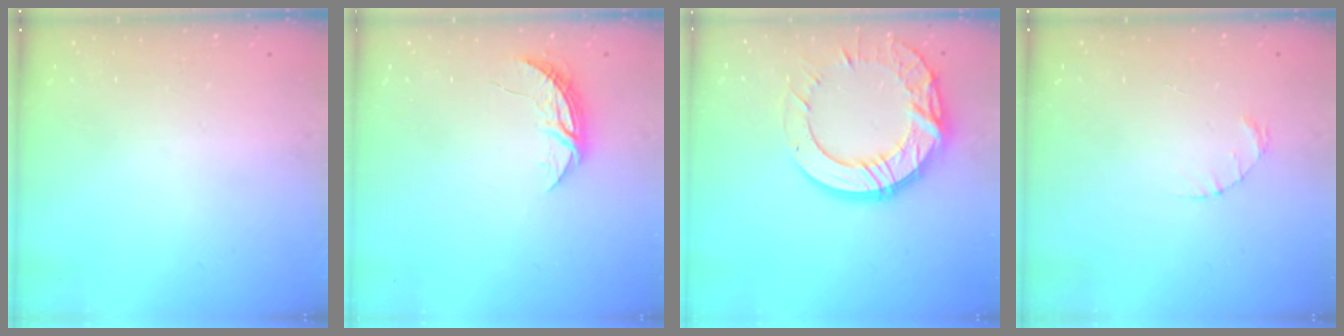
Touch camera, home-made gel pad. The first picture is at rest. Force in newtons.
{"total": 6.2, "press": 6.2, "slide": 0.5}
{"total": 17.0, "press": 17.0, "slide": 1.2}
{"total": 1.4, "press": 1.4, "slide": 0.2}